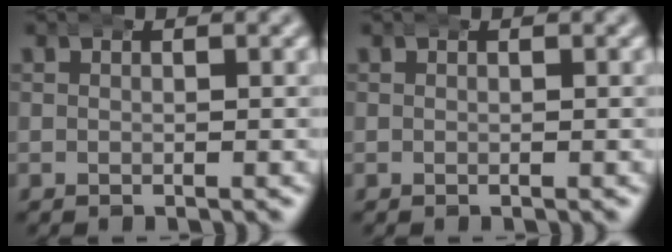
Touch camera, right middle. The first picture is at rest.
{"total": 0.0}